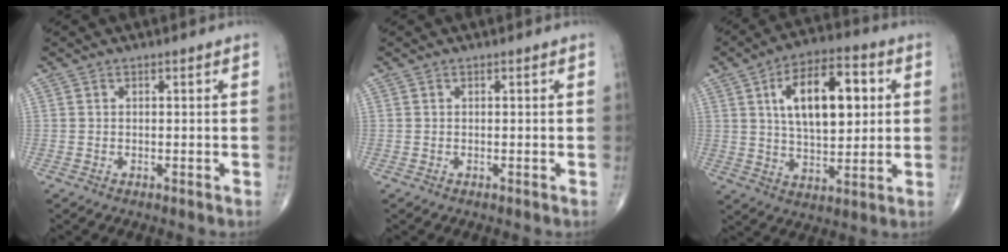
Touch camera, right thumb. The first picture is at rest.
{"total": 0.0}
{"total": 16.9, "force": [4.2, 8.3, 14.1], "torque": [-0.205, 0.002, 0.070]}